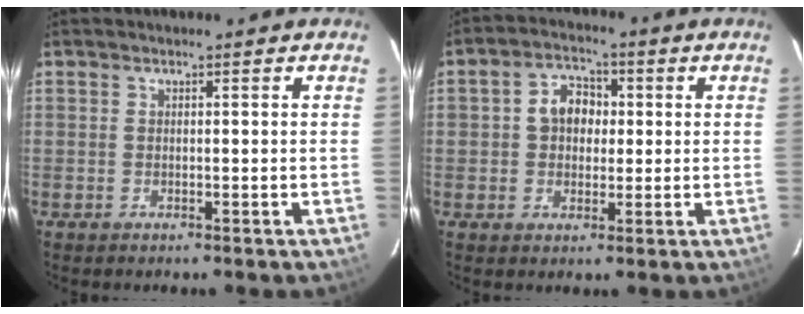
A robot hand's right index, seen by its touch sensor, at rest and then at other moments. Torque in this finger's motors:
{"motor_torque": [0.18, 0.00, 0.31, 0.06]}